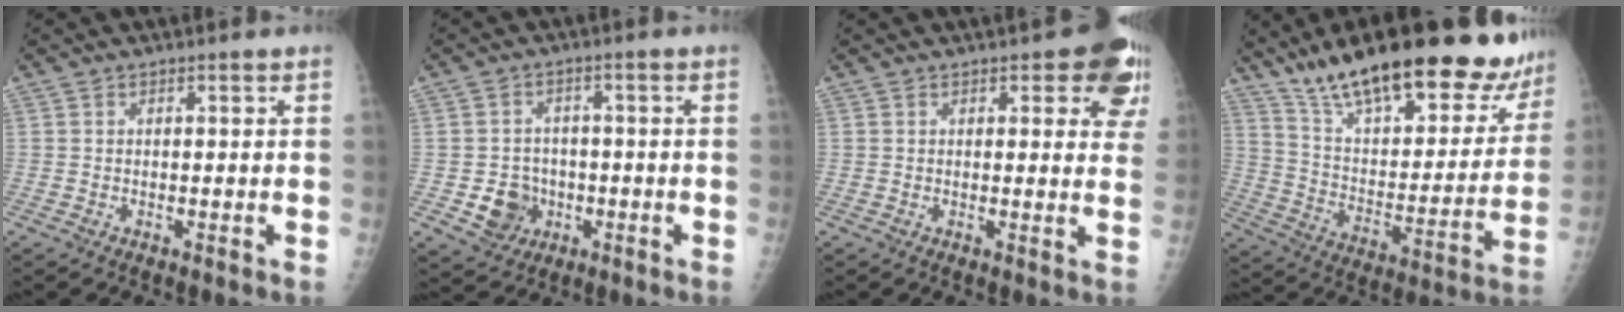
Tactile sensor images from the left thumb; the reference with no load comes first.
{"total": 6.6, "force": [-1.8, 5.9, 2.3], "torque": [-0.009, 0.011, -0.025]}
{"total": 9.2, "force": [4.8, 4.0, 6.8], "torque": [-0.035, -0.015, 0.044]}
{"total": 31.1, "force": [23.5, 10.0, 17.8], "torque": [-0.234, -0.073, 0.352]}